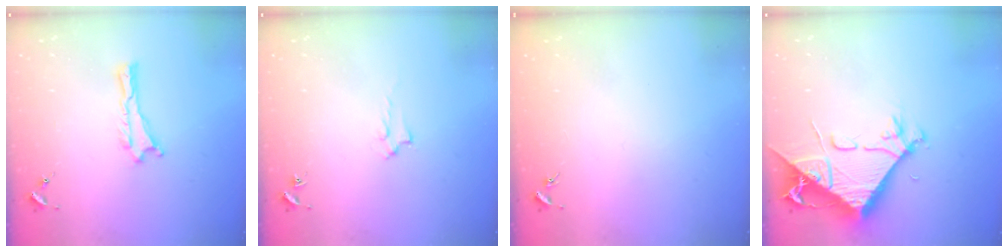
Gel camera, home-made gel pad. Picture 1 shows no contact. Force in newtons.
{"total": 1.4, "press": 1.4, "slide": 0.2}
{"total": 0.0}
{"total": 10.1, "press": 10.0, "slide": 1.2}